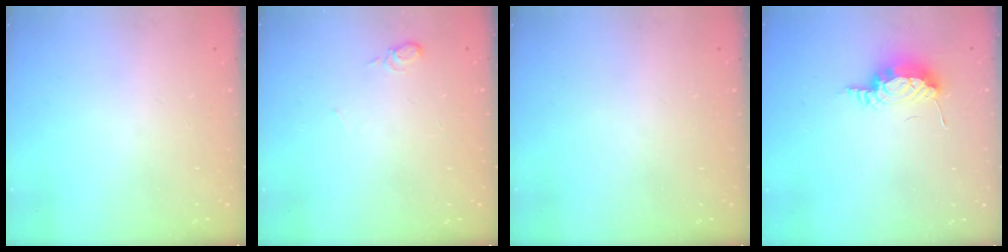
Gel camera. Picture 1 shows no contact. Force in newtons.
{"total": 5.6, "press": 5.5, "slide": 1.4}
{"total": 0.0}
{"total": 8.3, "press": 8.3, "slide": 0.9}